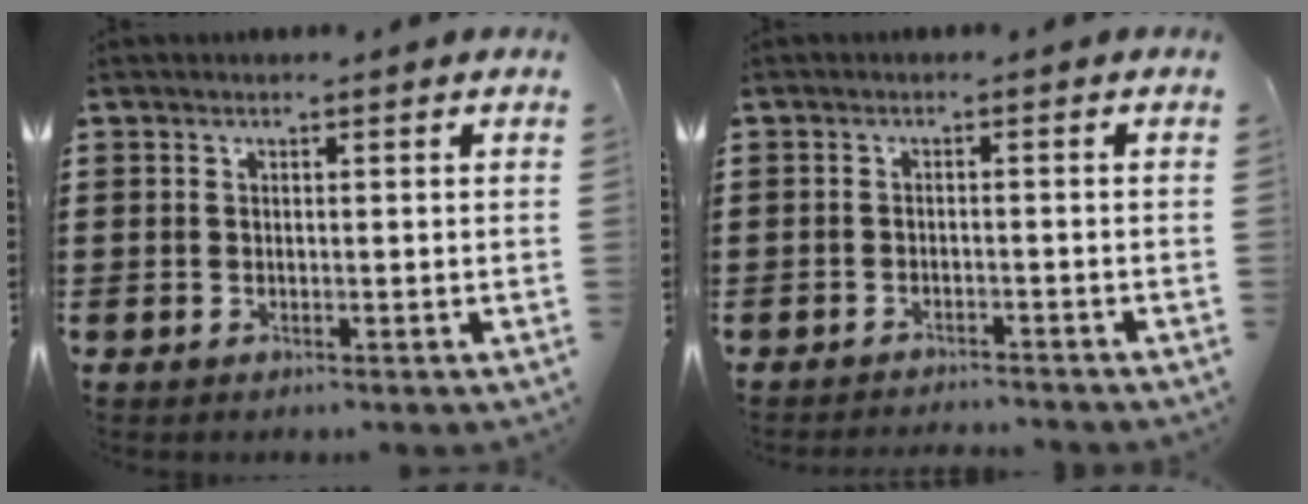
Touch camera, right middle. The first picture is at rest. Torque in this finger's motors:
{"motor_torque": [0.00, 0.00, 0.00, 0.02]}